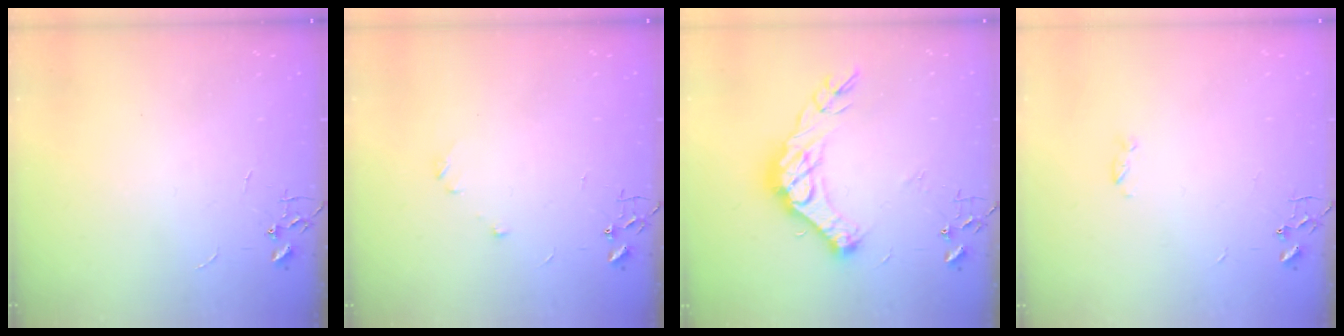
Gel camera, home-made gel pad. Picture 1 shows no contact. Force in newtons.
{"total": 5.1, "press": 5.0, "slide": 0.7}
{"total": 17.2, "press": 17.2, "slide": 1.2}
{"total": 2.3, "press": 2.2, "slide": 0.4}